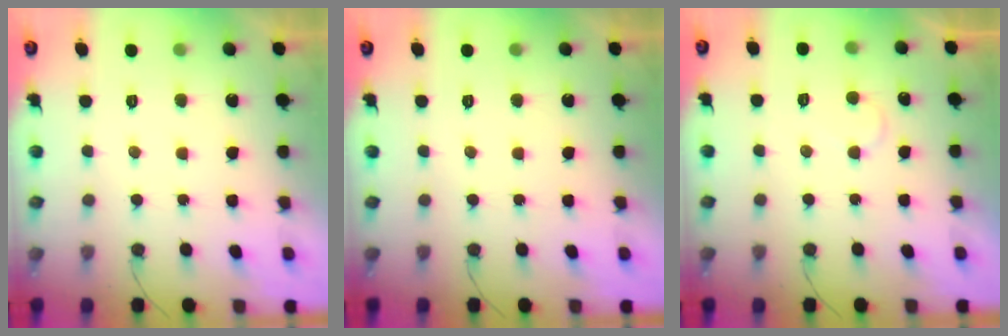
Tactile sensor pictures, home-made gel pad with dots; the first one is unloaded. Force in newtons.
{"total": 0.0}
{"total": 5.4, "press": 5.4, "slide": 0.4}